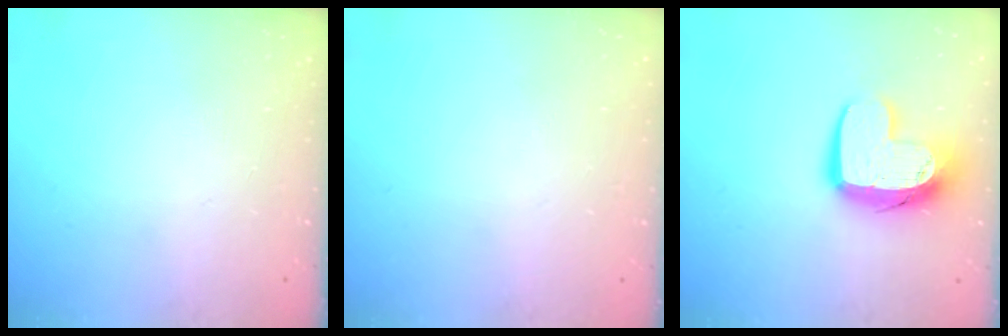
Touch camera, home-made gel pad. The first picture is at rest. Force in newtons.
{"total": 0.0}
{"total": 12.4, "press": 12.4, "slide": 1.0}